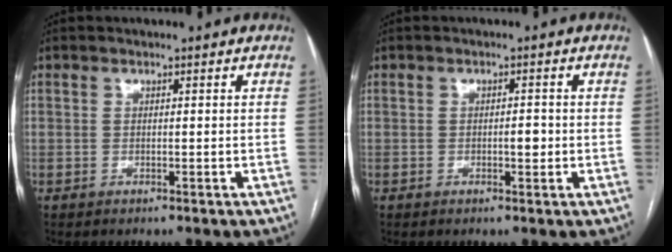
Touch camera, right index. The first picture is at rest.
{"total": 1.9, "force": [-0.3, 0.6, 1.8], "torque": [-0.027, 0.001, -0.005]}